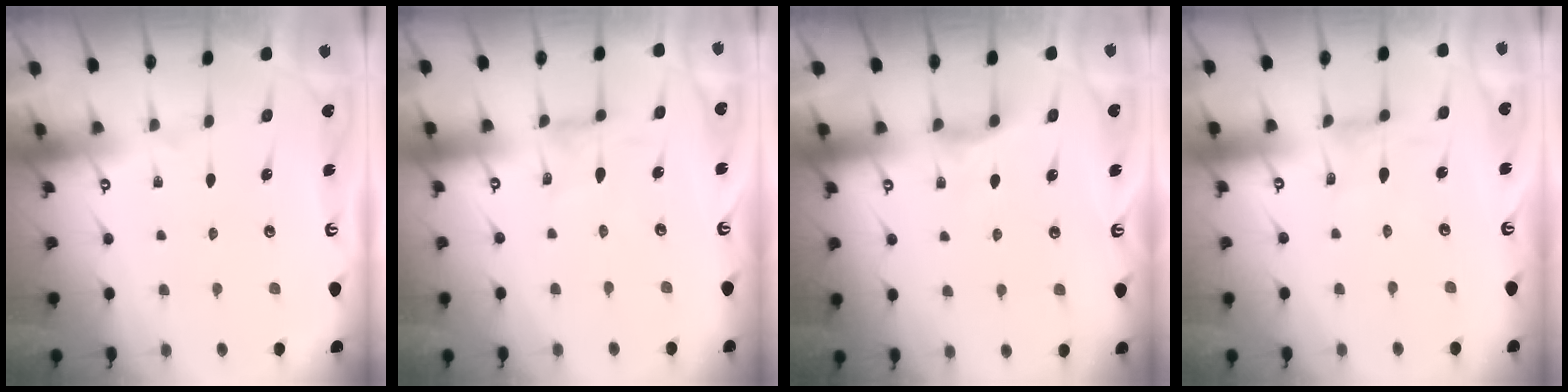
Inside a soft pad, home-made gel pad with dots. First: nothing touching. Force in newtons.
{"total": 1.2, "press": 1.1, "slide": 0.3}
{"total": 2.3, "press": 2.3, "slide": 0.4}
{"total": 1.7, "press": 1.6, "slide": 0.1}